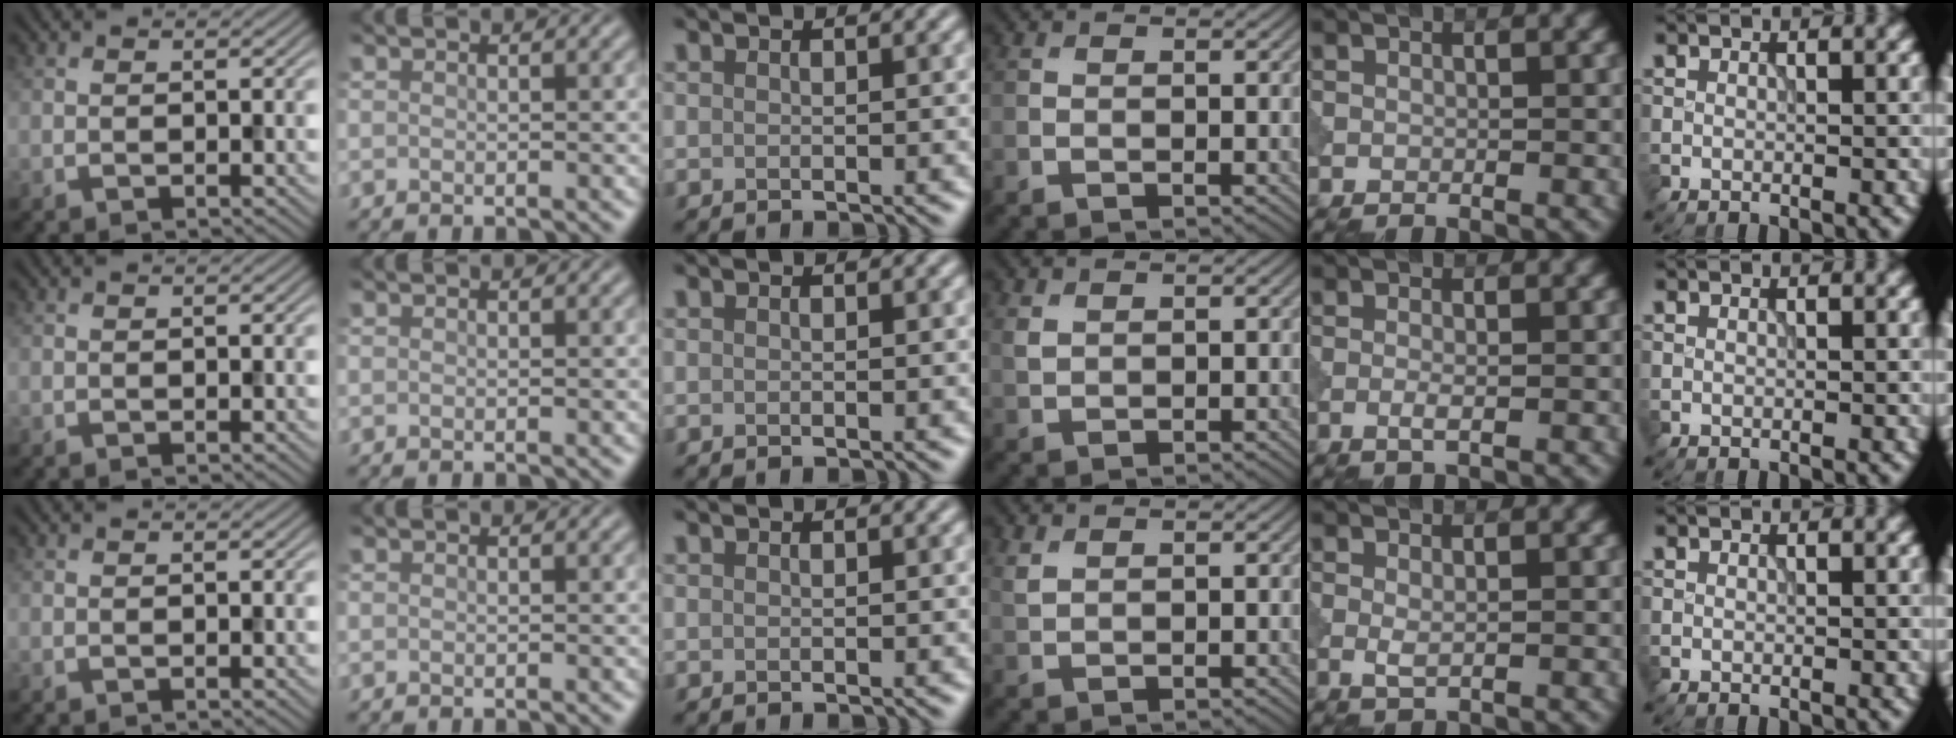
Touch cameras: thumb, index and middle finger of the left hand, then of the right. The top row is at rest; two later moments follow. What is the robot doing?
{"motion": "dispense", "object": "pipette"}